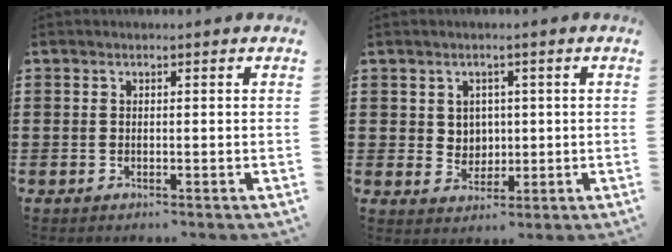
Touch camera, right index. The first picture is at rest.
{"total": 3.1, "force": [1.2, 2.8, 0.8], "torque": [-0.021, 0.004, 0.020]}